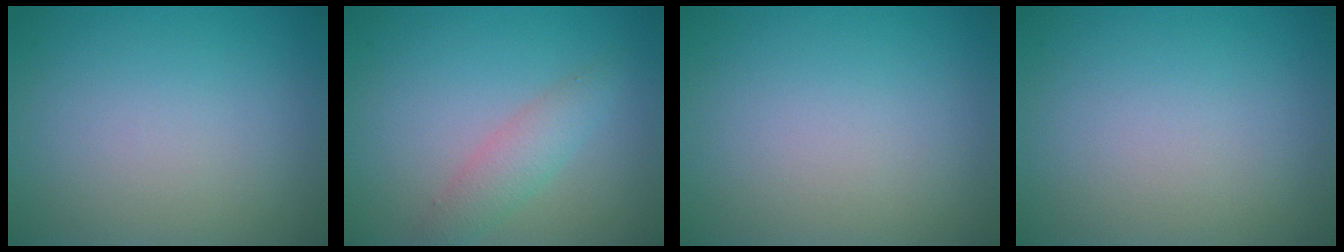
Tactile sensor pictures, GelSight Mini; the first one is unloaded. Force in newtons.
{"total": 2.5, "press": 2.5, "slide": 0.1}
{"total": 0.0}
{"total": 0.0}